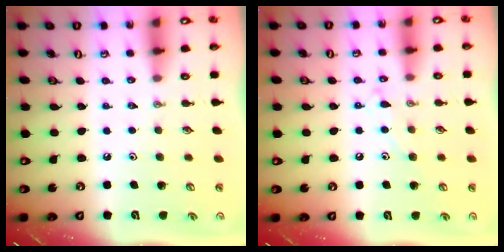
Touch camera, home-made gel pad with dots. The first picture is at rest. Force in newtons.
{"total": 8.2, "press": 8.1, "slide": 0.7}